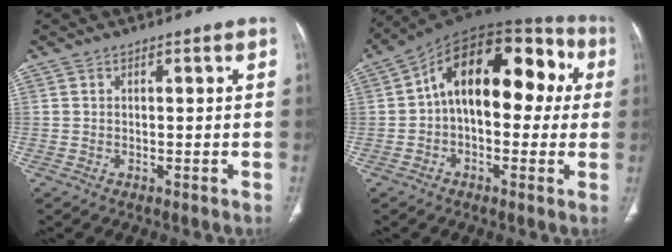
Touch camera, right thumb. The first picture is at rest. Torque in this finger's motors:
{"motor_torque": [1.57, 3.18, 0.31, 0.11, 0.56]}